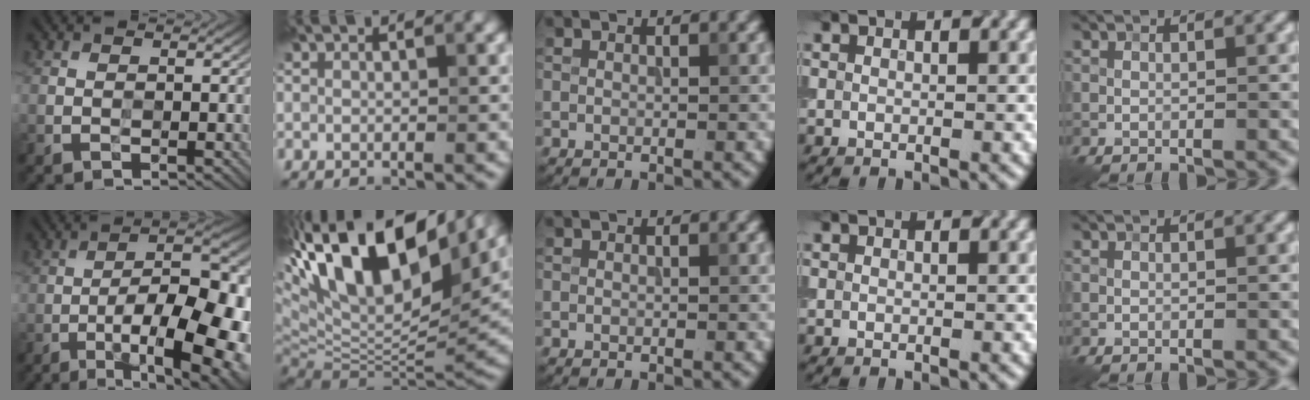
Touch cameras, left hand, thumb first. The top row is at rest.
{"thumb": {"total": 19.4, "force": [-6.9, 6.8, 16.8], "torque": [-0.233, -0.008, -0.097]}, "index": {"total": 19.3, "force": [8.4, 8.9, 14.9], "torque": [-0.280, 0.043, 0.150]}}